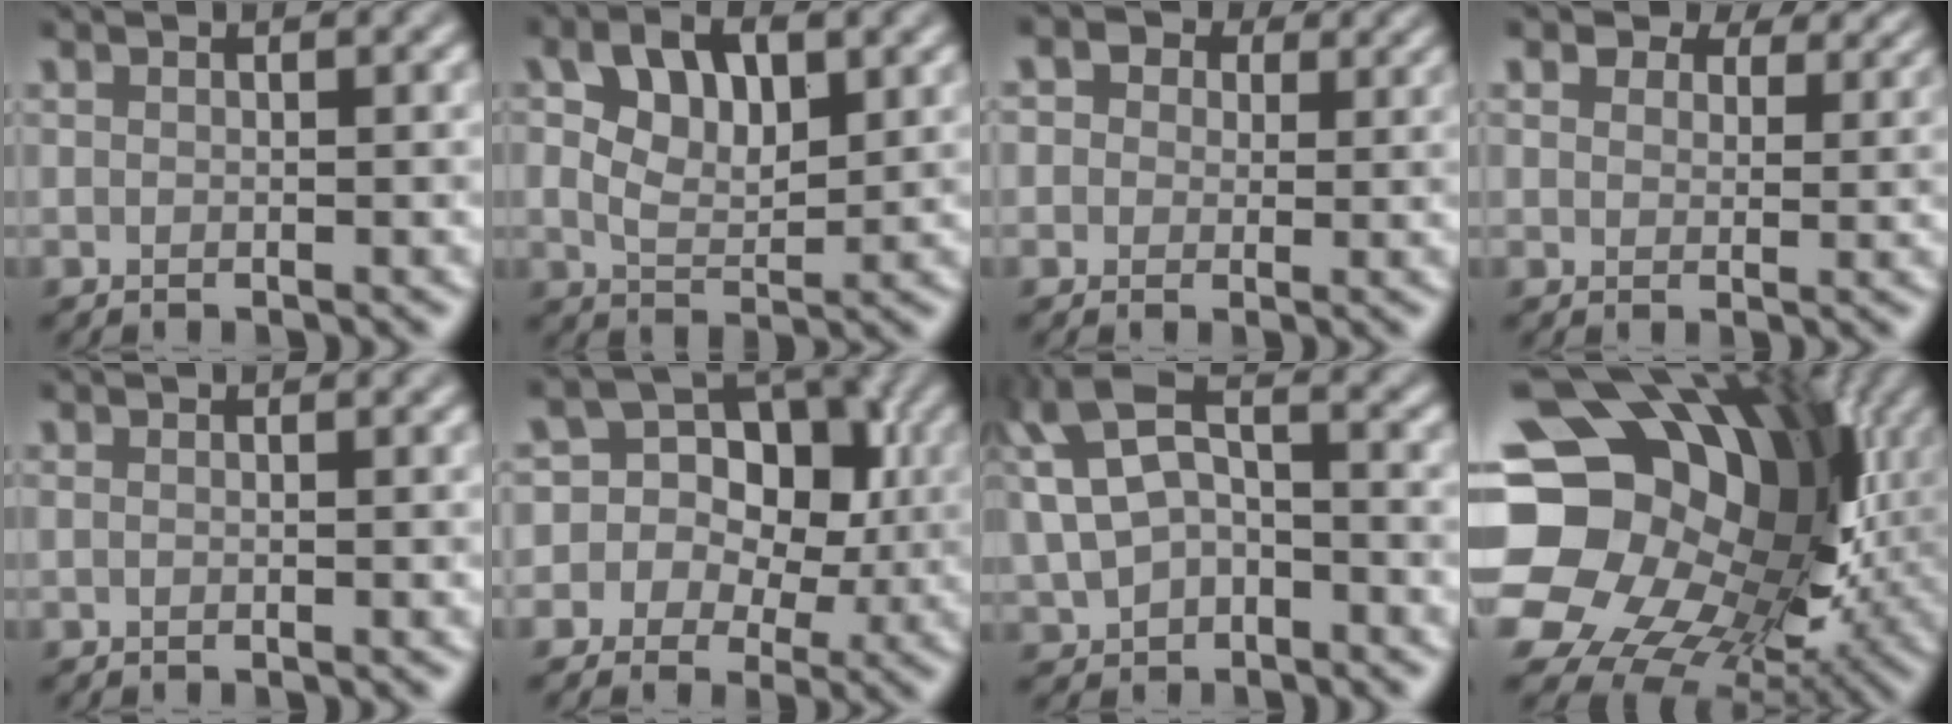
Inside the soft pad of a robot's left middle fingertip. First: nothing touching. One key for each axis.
{"total": 6.3, "fx": 2.5, "fy": 3.4, "fz": 4.6, "tx": -0.088, "ty": 0.003, "tz": 0.040}
{"total": 6.0, "fx": 2.9, "fy": 4.4, "fz": 2.8, "tx": -0.045, "ty": 0.018, "tz": 0.013}
{"total": 6.7, "fx": 5.0, "fy": 3.6, "fz": 2.8, "tx": -0.064, "ty": -0.002, "tz": 0.069}
{"total": 0.0}
{"total": 11.8, "fx": 2.0, "fy": 10.2, "fz": 5.6, "tx": -0.101, "ty": 0.056, "tz": -0.005}
{"total": 7.8, "fx": 1.1, "fy": 5.1, "fz": 5.9, "tx": -0.130, "ty": 0.008, "tz": 0.026}
{"total": 22.4, "fx": 2.6, "fy": 18.2, "fz": 12.9, "tx": -0.244, "ty": 0.011, "tz": 0.028}